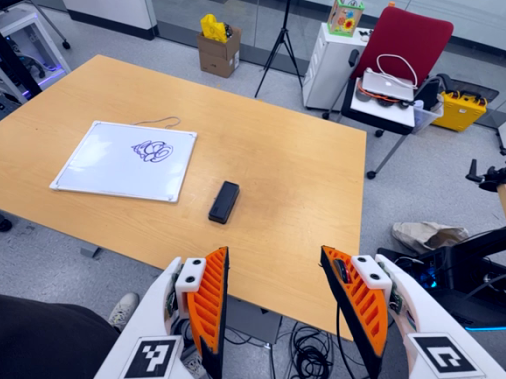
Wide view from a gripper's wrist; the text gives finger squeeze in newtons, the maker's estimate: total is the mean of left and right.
{"total": 0.0}